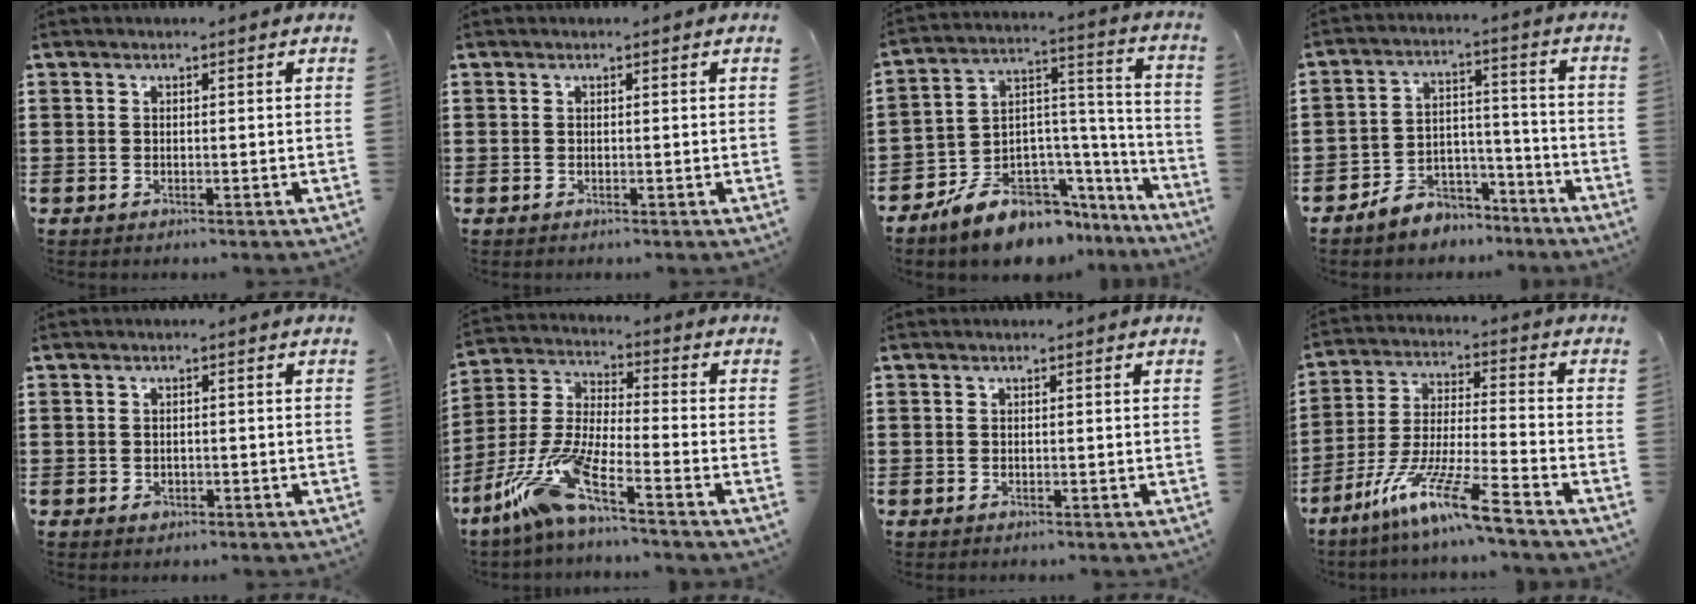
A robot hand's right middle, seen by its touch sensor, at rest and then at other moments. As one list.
[{"total": 0.0}, {"total": 10.1, "force": [-8.1, 5.2, 3.0], "torque": [-0.072, 0.021, -0.150]}, {"total": 5.5, "force": [-5.0, 2.3, -0.1], "torque": [-0.003, 0.017, -0.101]}, {"total": 0.9, "force": [-0.4, 0.7, 0.5], "torque": [-0.011, 0.000, -0.009]}, {"total": 11.3, "force": [-7.8, 1.3, 8.1], "torque": [-0.200, -0.018, -0.163]}, {"total": 0.0}, {"total": 11.2, "force": [-8.5, -0.1, 7.3], "torque": [-0.149, -0.006, -0.168]}]